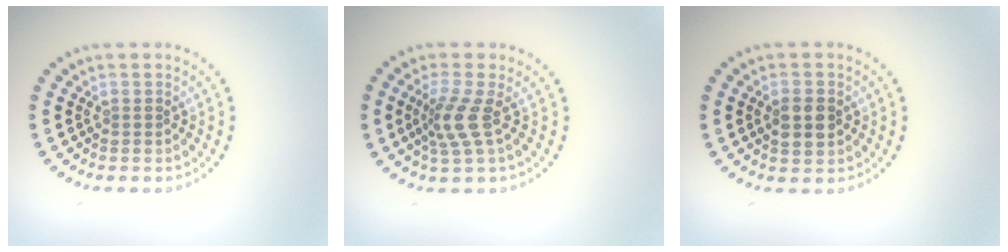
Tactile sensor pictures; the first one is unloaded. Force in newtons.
{"total": 2.9, "press": 2.1, "slide": 2.0}
{"total": 2.5, "press": 2.4, "slide": 0.2}